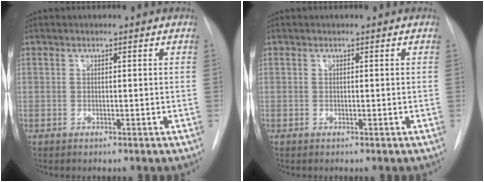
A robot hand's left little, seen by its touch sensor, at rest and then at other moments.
{"total": 0.0}